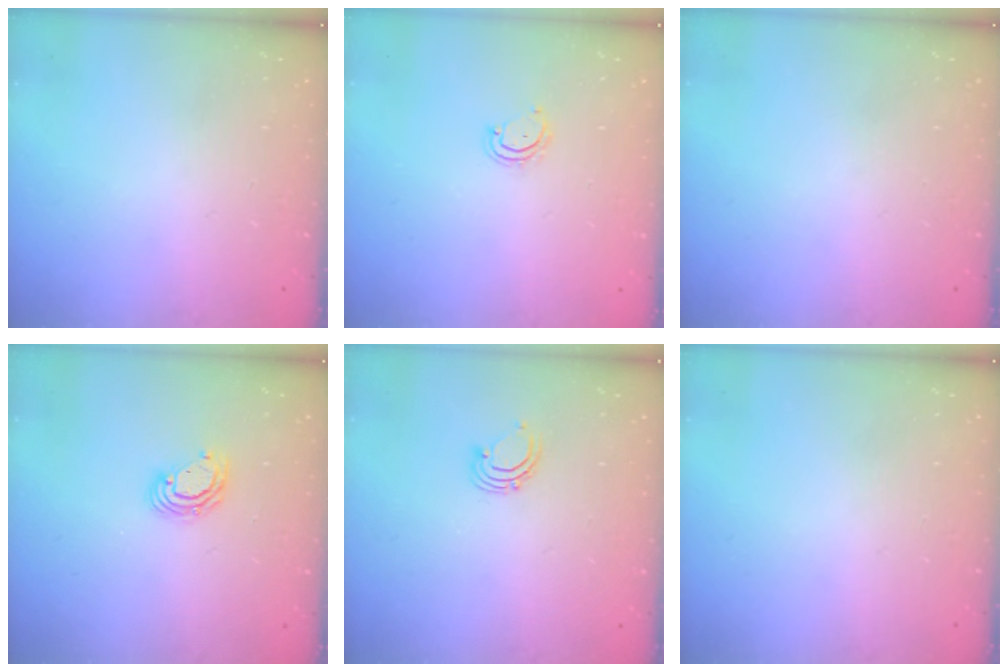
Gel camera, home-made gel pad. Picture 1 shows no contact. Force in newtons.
{"total": 4.0, "press": 4.0, "slide": 0.3}
{"total": 0.0}
{"total": 6.3, "press": 6.3, "slide": 0.6}
{"total": 2.9, "press": 2.9, "slide": 0.2}
{"total": 0.0}